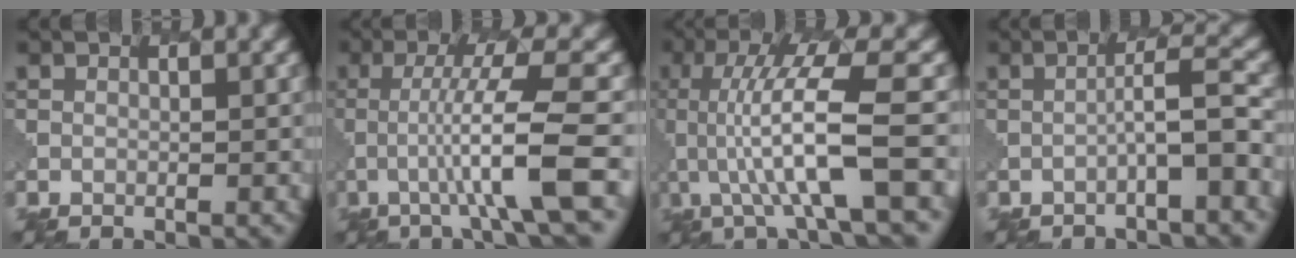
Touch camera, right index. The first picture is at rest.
{"total": 7.1, "force": [-1.6, 0.8, 6.9], "torque": [-0.118, 0.007, -0.032]}
{"total": 7.6, "force": [-0.9, 1.2, 7.4], "torque": [-0.141, 0.006, -0.012]}
{"total": 3.1, "force": [-1.2, 0.2, 2.8], "torque": [-0.045, 0.018, -0.029]}